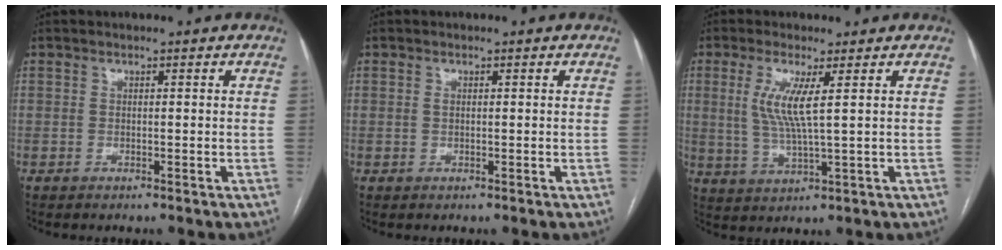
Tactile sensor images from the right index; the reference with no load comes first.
{"total": 0.5, "force": [0.1, 0.3, 0.4], "torque": [-0.010, 0.000, 0.001]}
{"total": 6.3, "force": [1.7, 0.1, 6.1], "torque": [-0.134, -0.005, 0.037]}